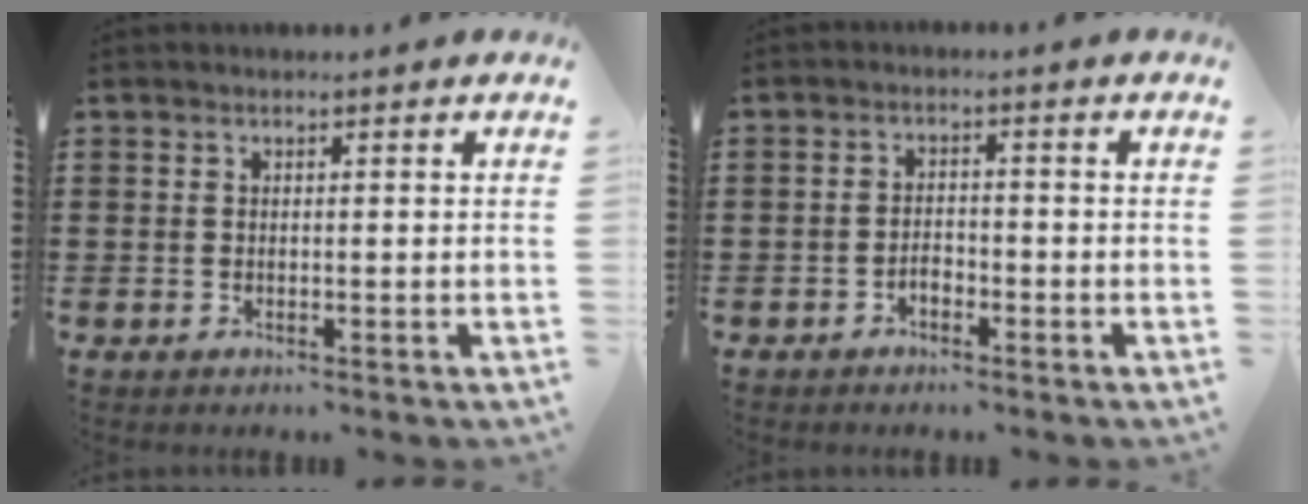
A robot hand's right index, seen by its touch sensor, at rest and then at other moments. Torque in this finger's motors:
{"motor_torque": [1.03, 1.11, 0.02, 0.02]}